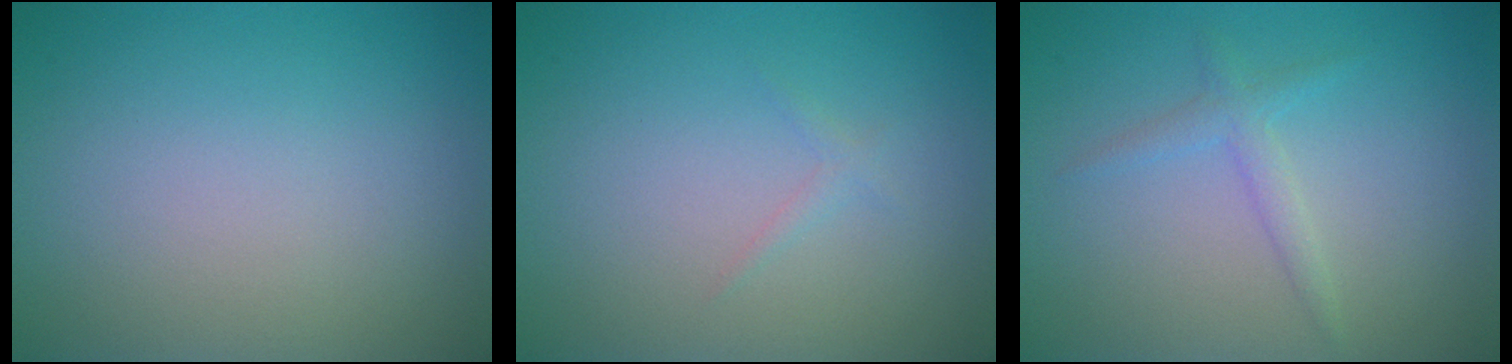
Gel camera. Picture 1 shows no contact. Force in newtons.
{"total": 0.7, "press": 0.7, "slide": 0.0}
{"total": 1.5, "press": 1.5, "slide": 0.1}